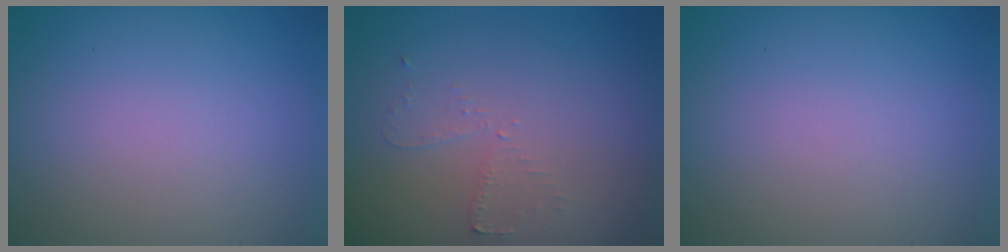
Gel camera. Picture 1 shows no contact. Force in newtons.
{"total": 1.6, "press": 1.5, "slide": 0.2}
{"total": 0.0}